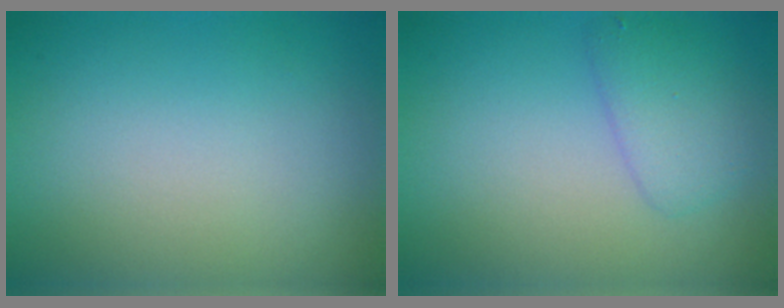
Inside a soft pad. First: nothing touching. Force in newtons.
{"total": 2.5, "press": 2.5, "slide": 0.2}